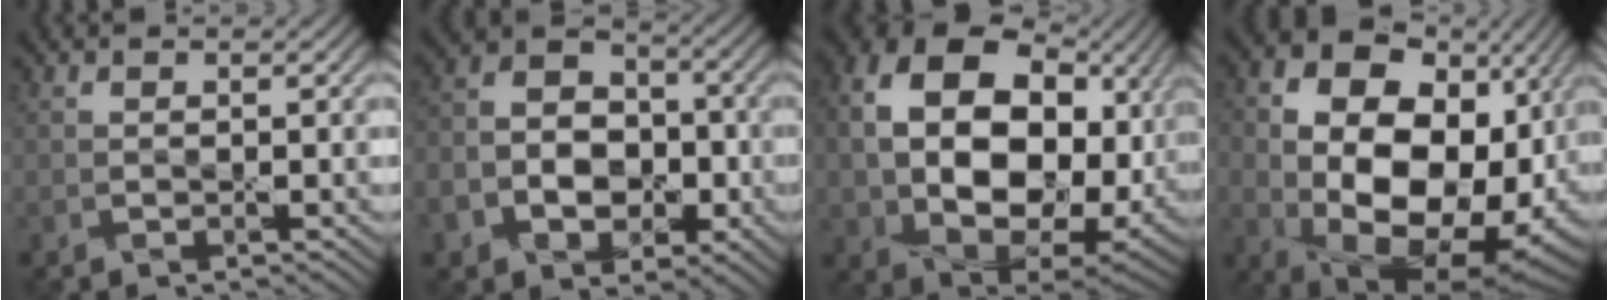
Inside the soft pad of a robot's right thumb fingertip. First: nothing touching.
{"total": 11.3, "force": [-3.7, 8.6, 6.4], "torque": [-0.127, -0.028, -0.081]}
{"total": 19.2, "force": [2.0, 13.4, 13.5], "torque": [-0.283, -0.041, 0.072]}
{"total": 19.9, "force": [-1.0, 13.7, 14.4], "torque": [-0.269, -0.047, 0.030]}